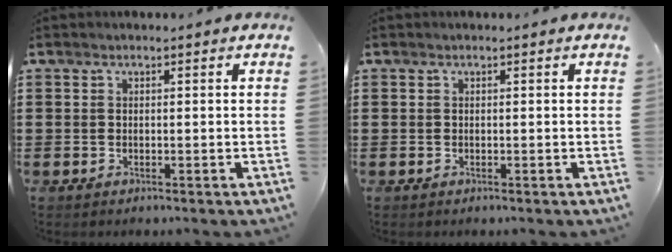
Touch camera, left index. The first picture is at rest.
{"total": 0.0}